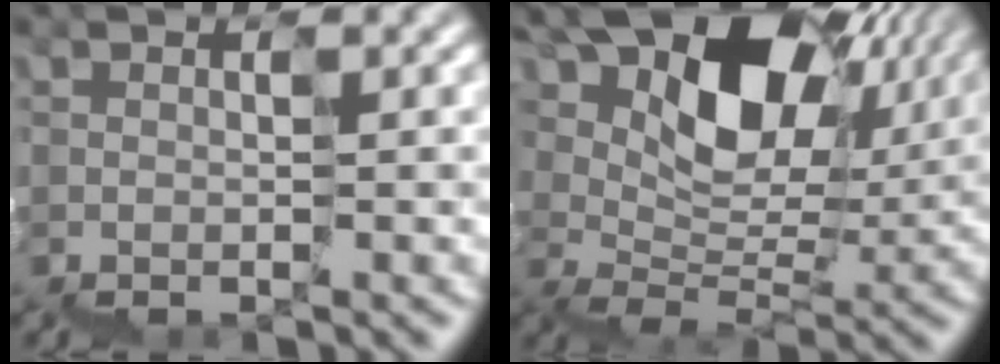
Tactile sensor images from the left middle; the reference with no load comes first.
{"total": 12.1, "force": [7.8, 6.7, 6.4], "torque": [-0.108, 0.019, 0.140]}